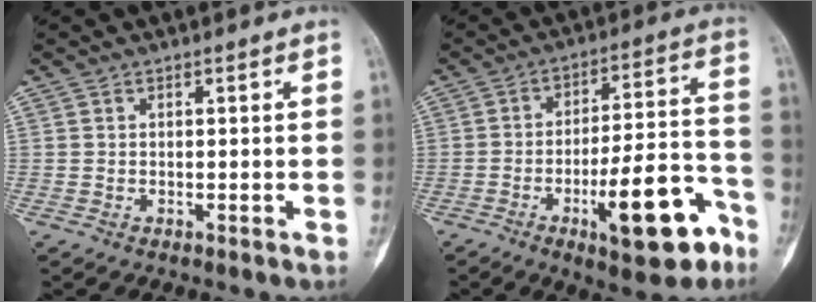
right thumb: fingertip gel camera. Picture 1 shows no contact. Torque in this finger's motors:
{"motor_torque": [2.04, 1.38, 1.29, -1.28, 0.46]}